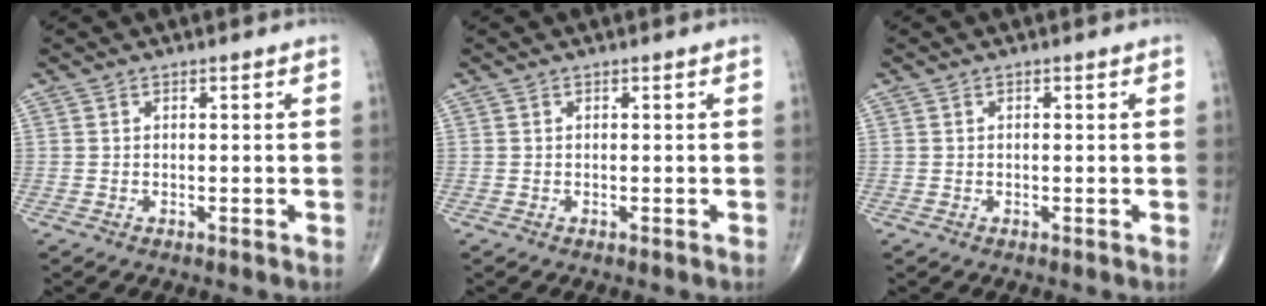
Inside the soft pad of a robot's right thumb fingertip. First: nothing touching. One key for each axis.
{"total": 0.0}
{"total": 0.6, "fx": 0.1, "fy": 0.2, "fz": 0.5, "tx": -0.014, "ty": 0.003, "tz": 0.004}